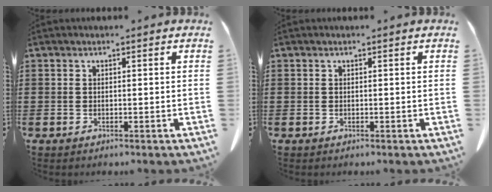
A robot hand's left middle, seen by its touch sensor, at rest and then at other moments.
{"total": 0.0}